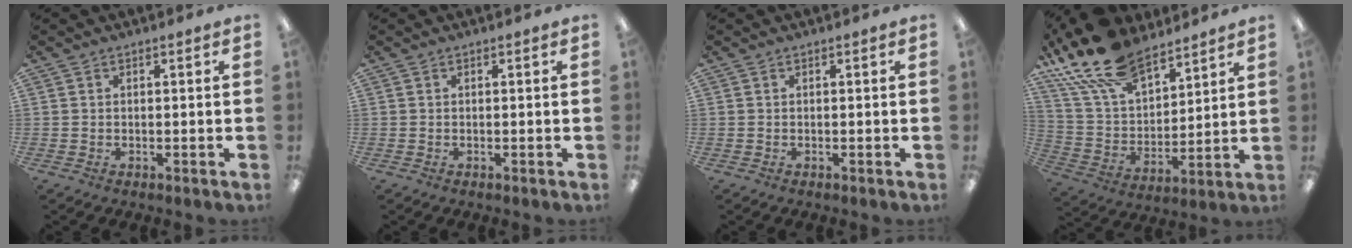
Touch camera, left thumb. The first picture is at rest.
{"total": 0.0}
{"total": 0.0}
{"total": 18.9, "force": [14.2, 8.7, 8.9], "torque": [-0.198, -0.077, 0.260]}